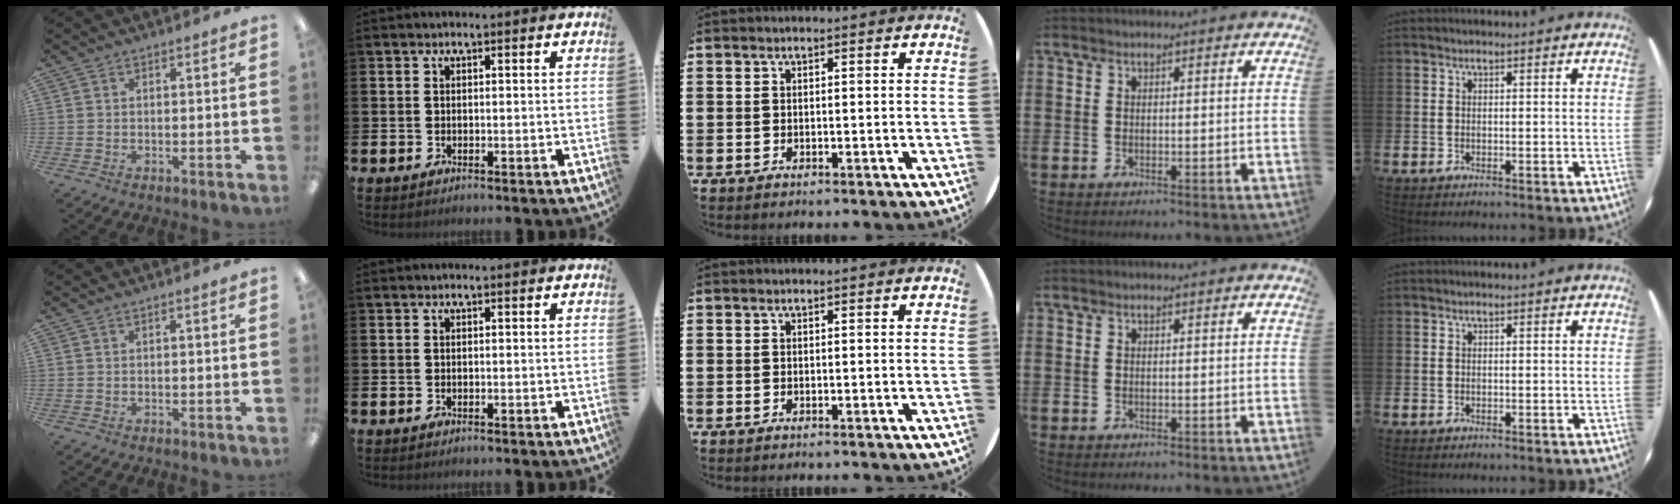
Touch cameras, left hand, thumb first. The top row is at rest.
{}